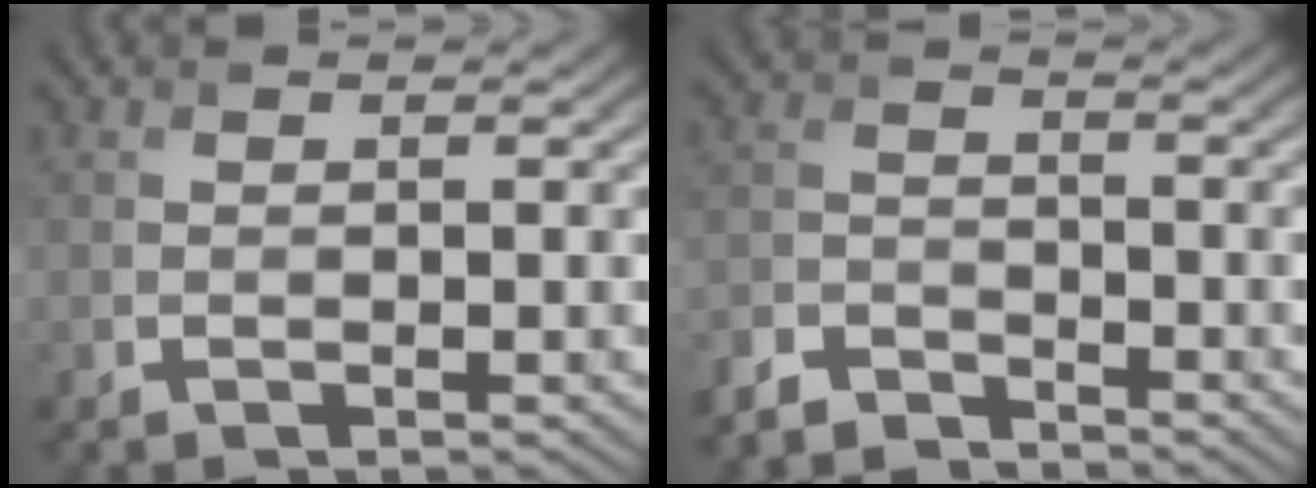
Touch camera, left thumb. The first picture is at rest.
{"total": 4.7, "force": [-4.4, 1.4, 1.0], "torque": [-0.020, -0.006, -0.101]}